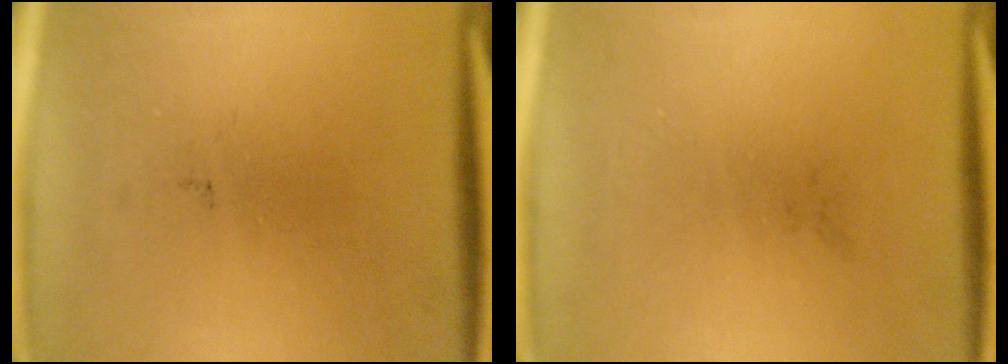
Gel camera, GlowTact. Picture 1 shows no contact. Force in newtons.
{"total": 0.0}